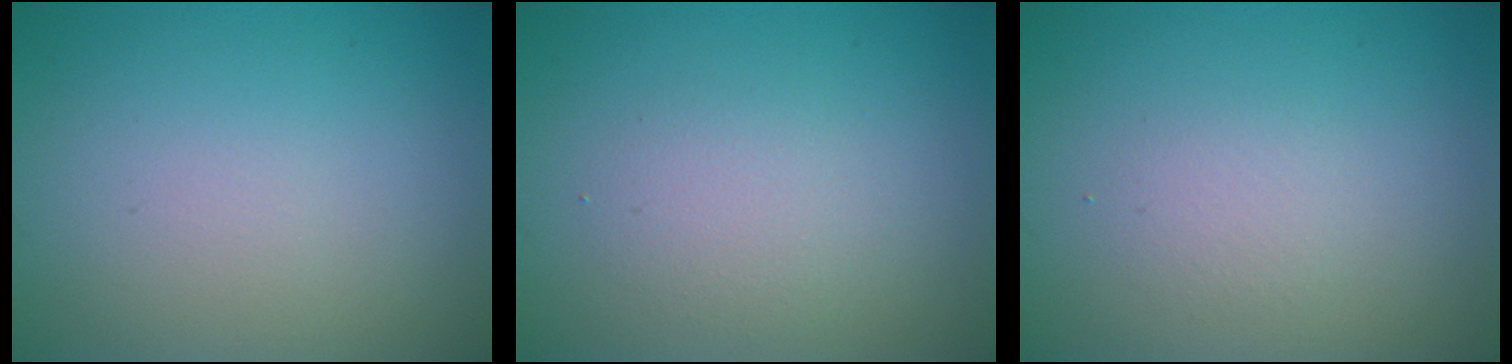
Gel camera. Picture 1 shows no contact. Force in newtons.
{"total": 2.1, "press": 2.1, "slide": 0.0}
{"total": 1.4, "press": 1.4, "slide": 0.1}